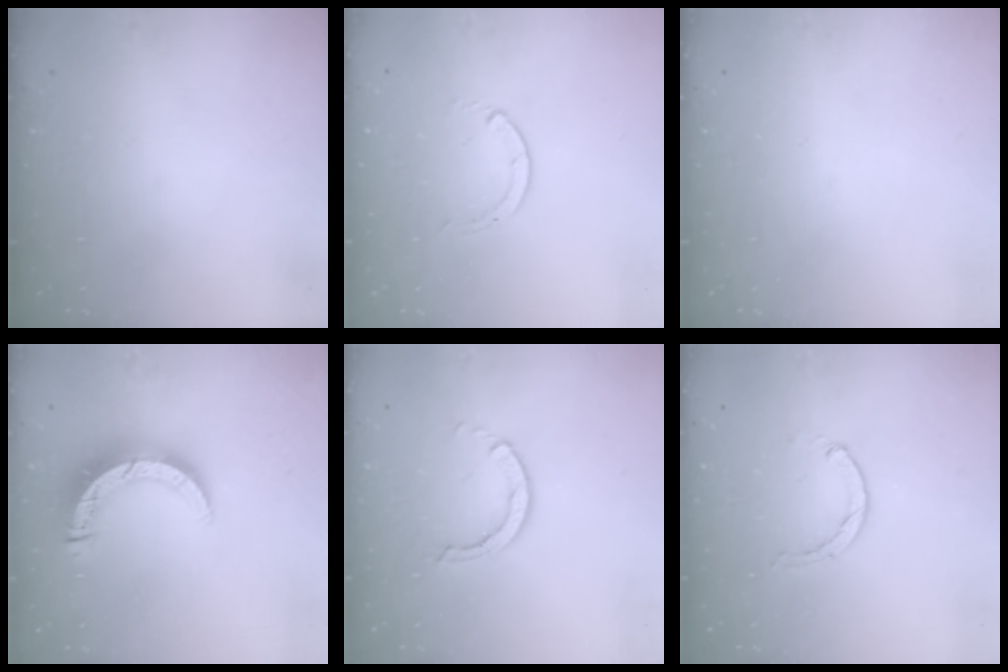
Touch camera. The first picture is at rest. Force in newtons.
{"total": 0.6, "press": 0.5, "slide": 0.1}
{"total": 0.0}
{"total": 10.6, "press": 10.5, "slide": 1.2}
{"total": 2.8, "press": 2.8, "slide": 0.2}
{"total": 0.8, "press": 0.8, "slide": 0.2}